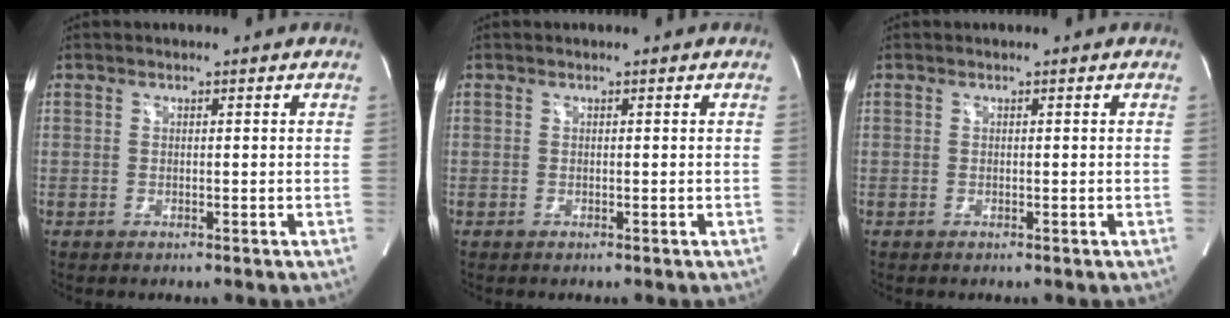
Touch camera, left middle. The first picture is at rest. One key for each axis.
{"total": 0.0}
{"total": 0.0}